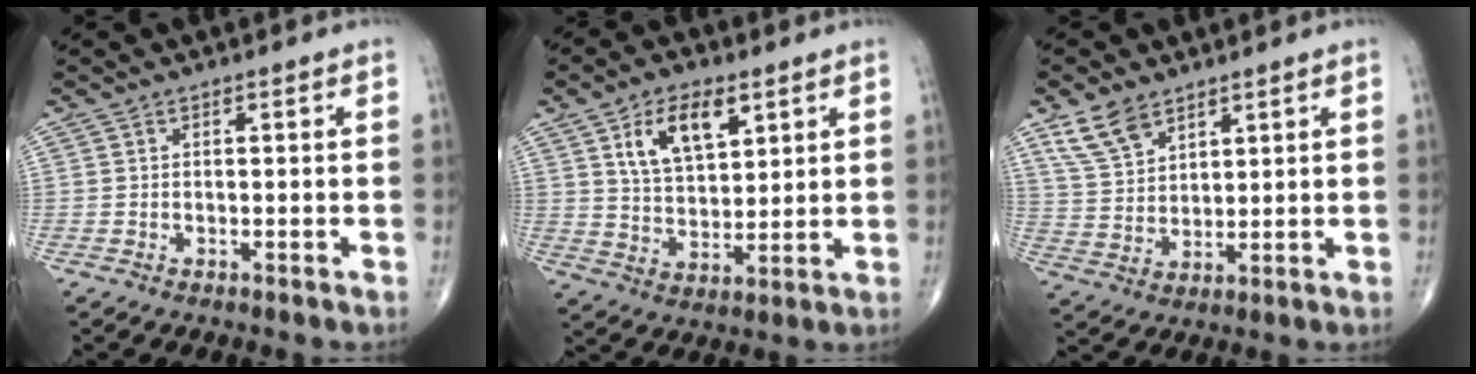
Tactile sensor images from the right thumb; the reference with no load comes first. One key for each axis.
{"total": 11.0, "fx": 5.1, "fy": 6.0, "fz": 7.7, "tx": -0.115, "ty": -0.021, "tz": 0.098}
{"total": 8.0, "fx": 5.3, "fy": 4.6, "fz": 4.0, "tx": -0.064, "ty": -0.022, "tz": 0.112}